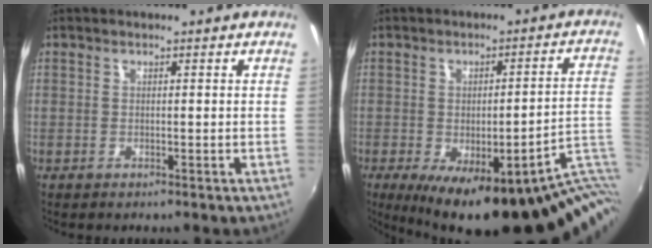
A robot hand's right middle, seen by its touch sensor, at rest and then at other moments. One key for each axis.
{"total": 22.7, "fx": -11.9, "fy": 6.6, "fz": 18.1, "tx": -0.215, "ty": -0.026, "tz": -0.143}